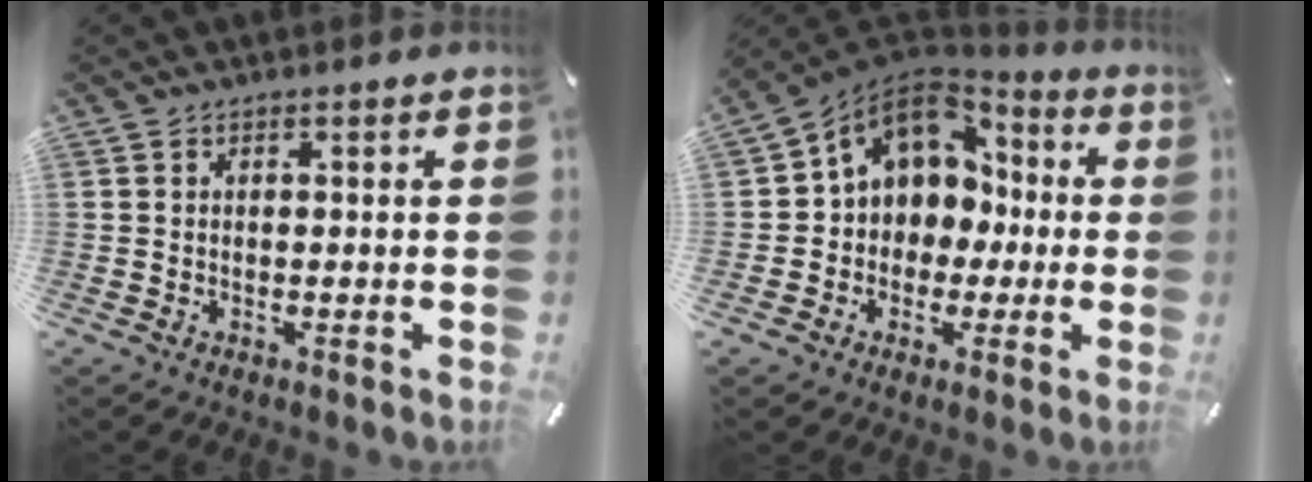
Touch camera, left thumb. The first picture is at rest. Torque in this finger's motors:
{"motor_torque": [1.89, 3.12, 0.55, -0.06, 0.20]}